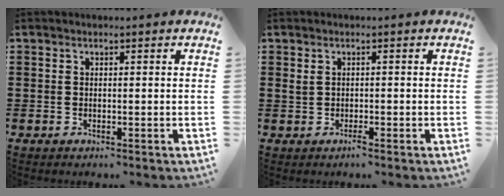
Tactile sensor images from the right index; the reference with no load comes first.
{"total": 1.3, "force": [-0.2, 0.5, 1.2], "torque": [-0.024, 0.000, -0.005]}